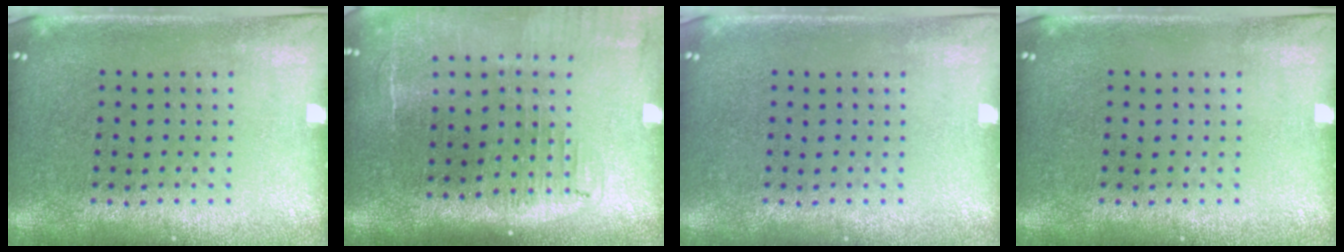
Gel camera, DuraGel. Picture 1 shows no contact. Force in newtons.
{"total": 2.0, "press": 1.6, "slide": 1.2}
{"total": 0.0}
{"total": 0.0}